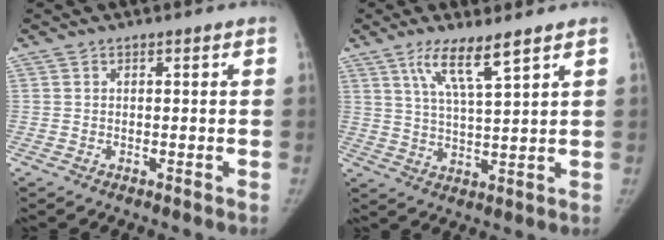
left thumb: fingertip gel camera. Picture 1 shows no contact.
{"total": 7.7, "force": [4.9, 0.8, 5.9], "torque": [-0.112, -0.030, 0.098]}